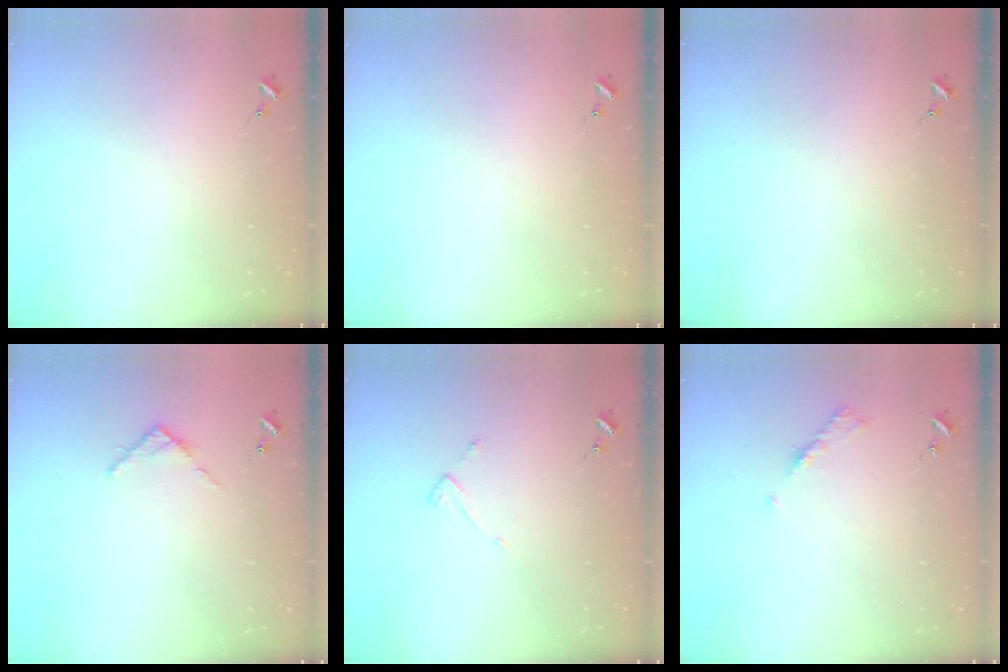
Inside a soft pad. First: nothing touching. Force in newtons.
{"total": 0.0}
{"total": 0.0}
{"total": 3.7, "press": 3.7, "slide": 0.5}
{"total": 3.6, "press": 3.6, "slide": 0.2}
{"total": 5.3, "press": 5.2, "slide": 0.7}